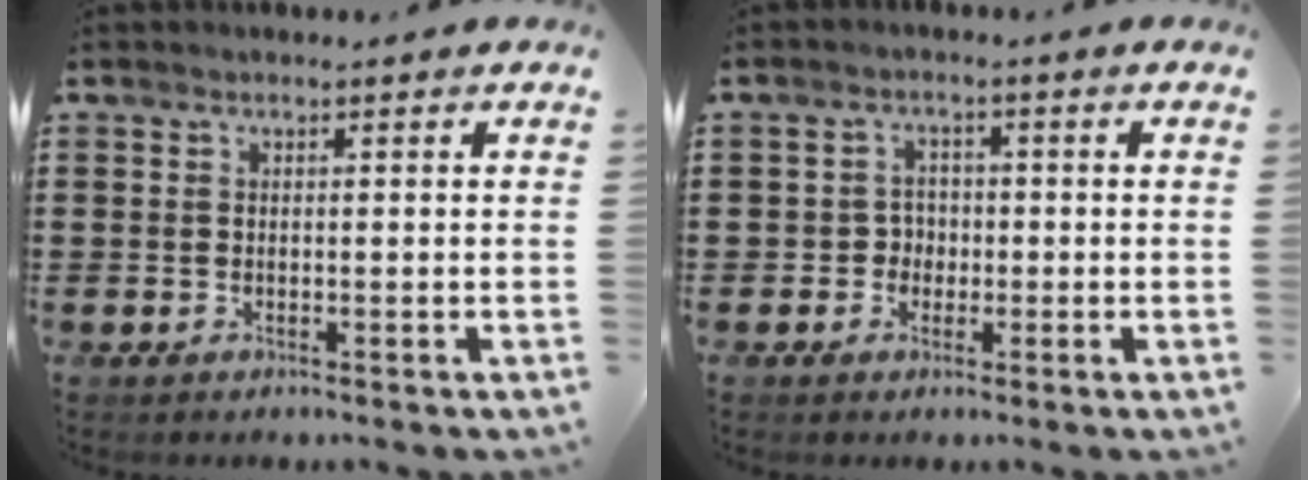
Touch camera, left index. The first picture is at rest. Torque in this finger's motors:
{"motor_torque": [-0.03, 0.25, -0.05, 0.00]}